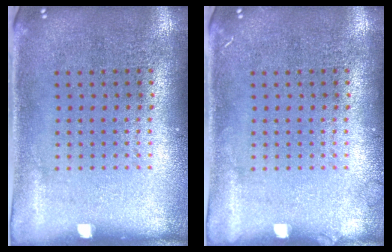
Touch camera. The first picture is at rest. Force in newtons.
{"total": 0.6, "press": 0.5, "slide": 0.1}